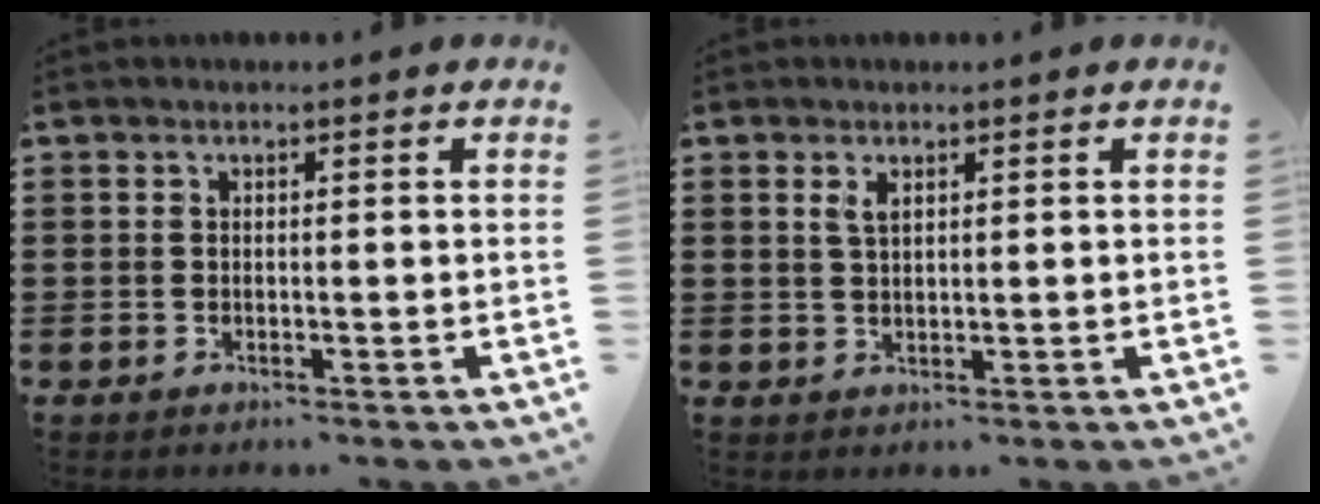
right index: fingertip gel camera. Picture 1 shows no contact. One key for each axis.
{"total": 1.8, "fx": 0.9, "fy": 0.7, "fz": 1.4, "tx": -0.030, "ty": 0.004, "tz": 0.015}